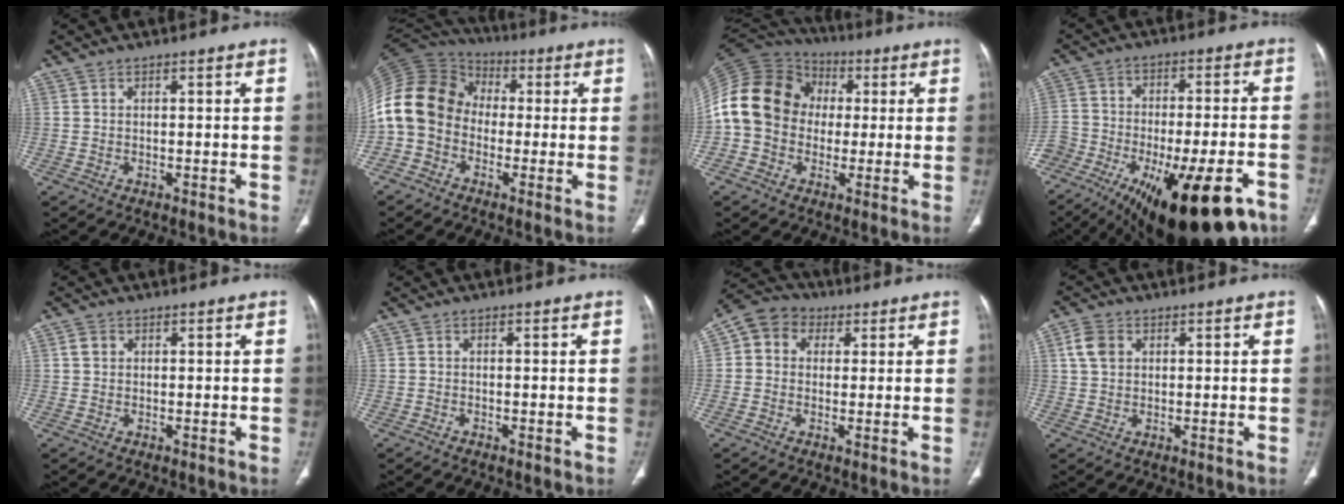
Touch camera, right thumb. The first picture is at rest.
{"total": 15.0, "force": [-1.9, 12.1, 8.5], "torque": [-0.169, 0.050, -0.053]}
{"total": 16.9, "force": [0.5, 14.2, 9.2], "torque": [-0.173, 0.041, 0.003]}
{"total": 29.9, "force": [-16.5, 11.9, 21.9], "torque": [-0.372, 0.025, -0.255]}
{"total": 1.5, "force": [0.4, 1.3, 0.7], "torque": [-0.010, 0.003, 0.008]}
{"total": 0.0}
{"total": 7.2, "force": [1.7, 6.3, 3.2], "torque": [-0.038, 0.018, 0.017]}
{"total": 4.2, "force": [1.2, 3.2, 2.4], "torque": [-0.046, 0.005, 0.023]}